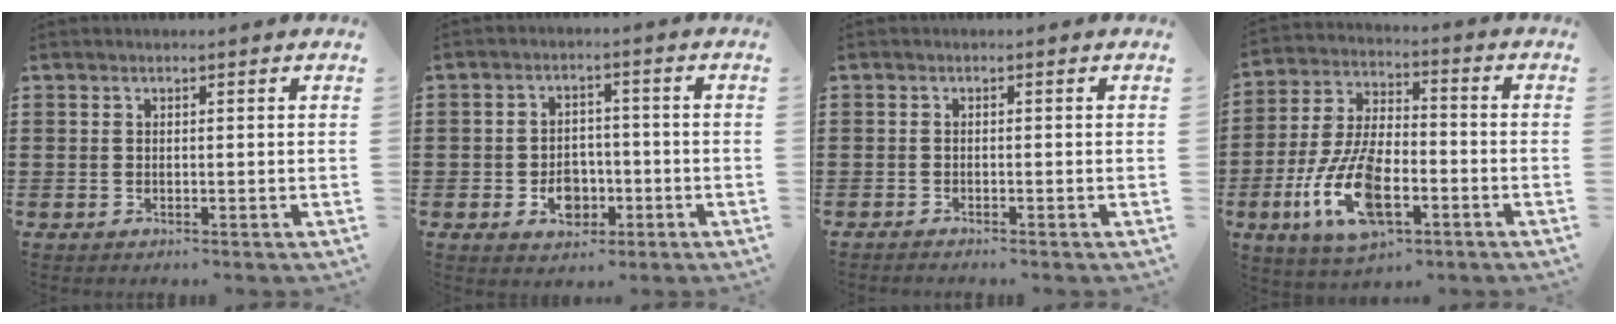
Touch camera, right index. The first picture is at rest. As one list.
[{"total": 4.8, "force": [-1.6, 3.6, 2.9], "torque": [-0.040, 0.001, -0.031]}, {"total": 0.8, "force": [-0.7, 0.0, 0.0], "torque": [-0.003, -0.001, -0.015]}, {"total": 12.8, "force": [-5.0, 5.8, 10.3], "torque": [-0.237, -0.003, -0.094]}]